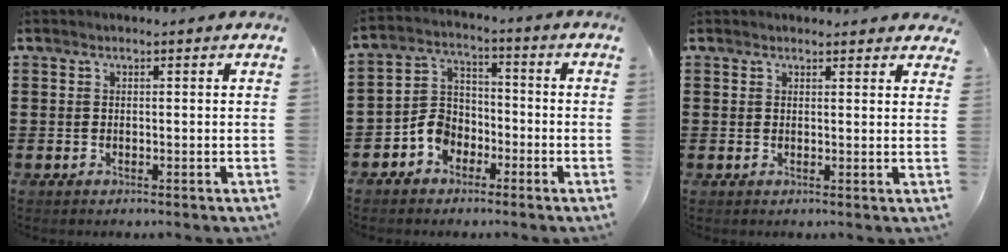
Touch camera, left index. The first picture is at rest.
{"total": 5.6, "force": [-3.5, 4.0, 1.9], "torque": [-0.061, 0.012, -0.074]}
{"total": 1.7, "force": [1.7, 0.4, 0.3], "torque": [-0.002, 0.000, 0.031]}